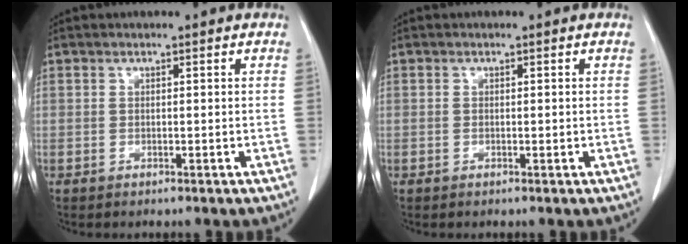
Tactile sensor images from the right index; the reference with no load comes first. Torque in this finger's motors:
{"motor_torque": [0.01, 0.00, 0.01, 0.01]}